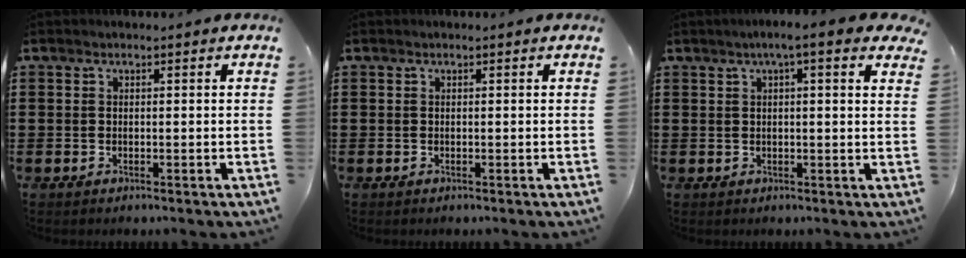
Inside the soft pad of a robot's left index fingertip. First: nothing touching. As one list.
[{"total": 0.0}, {"total": 3.6, "force": [2.0, 0.3, 3.0], "torque": [-0.055, 0.003, 0.033]}]